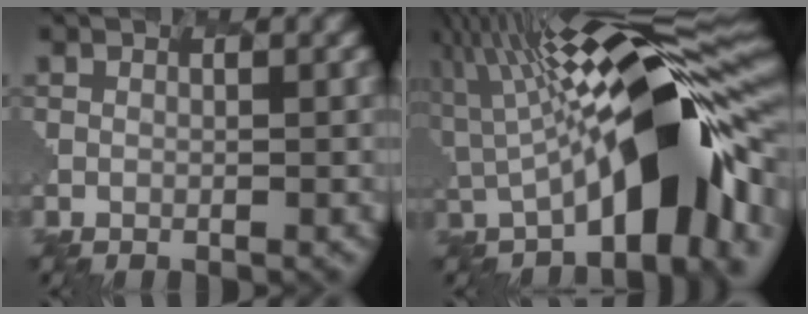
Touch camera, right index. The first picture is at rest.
{"total": 12.0, "force": [-0.4, 4.4, 11.1], "torque": [-0.185, 0.020, -0.032]}